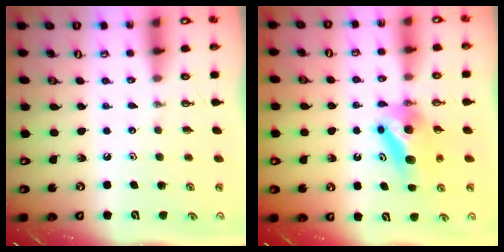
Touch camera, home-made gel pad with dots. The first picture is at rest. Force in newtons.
{"total": 7.1, "press": 6.9, "slide": 1.5}